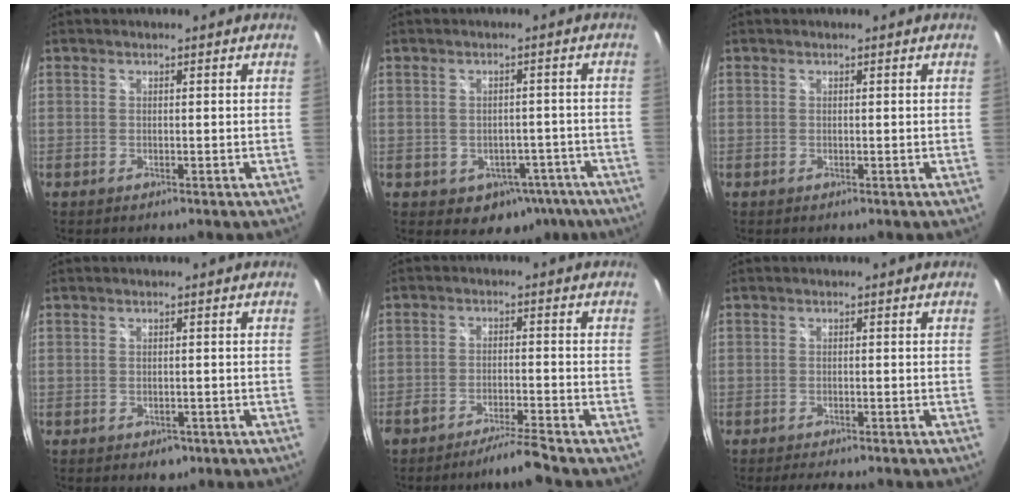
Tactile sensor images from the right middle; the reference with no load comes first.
{"total": 8.2, "force": [-4.3, 6.2, 3.0], "torque": [-0.060, 0.018, -0.028]}
{"total": 0.0}
{"total": 2.3, "force": [-1.2, 1.7, 1.1], "torque": [-0.019, -0.006, -0.012]}
{"total": 5.4, "force": [-4.9, -0.6, 2.2], "torque": [-0.056, 0.000, -0.085]}
{"total": 4.6, "force": [-4.0, 0.8, 2.2], "torque": [-0.040, -0.011, -0.057]}